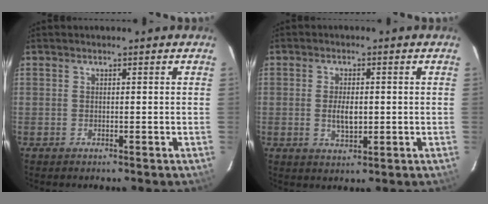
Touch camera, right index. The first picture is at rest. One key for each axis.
{"total": 4.3, "fx": -0.3, "fy": 2.2, "fz": 3.7, "tx": -0.070, "ty": -0.007, "tz": -0.002}